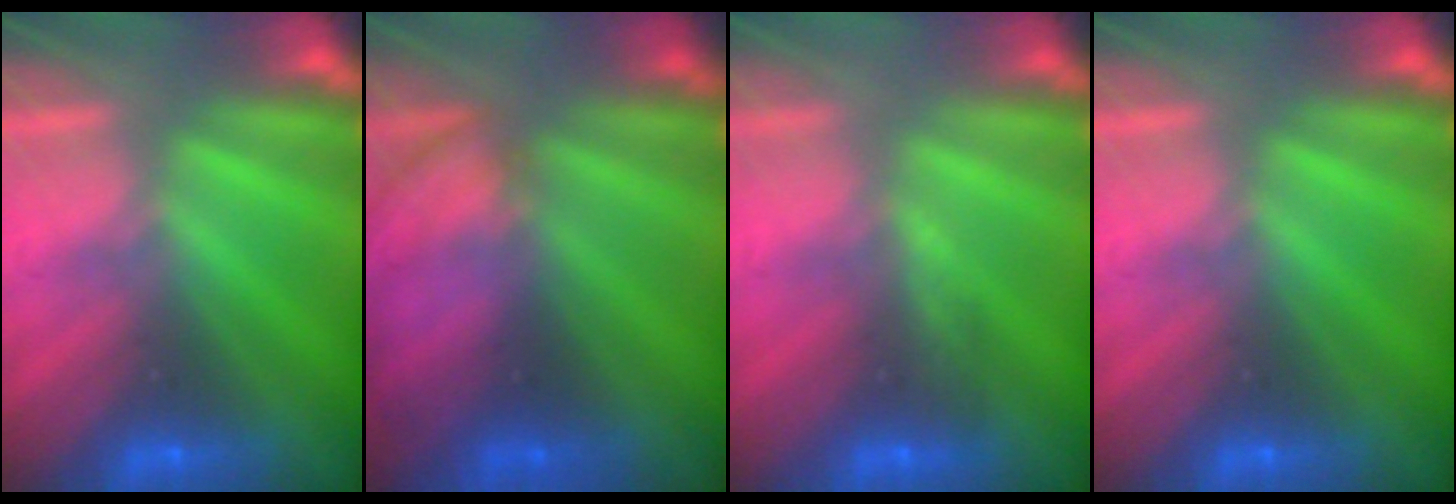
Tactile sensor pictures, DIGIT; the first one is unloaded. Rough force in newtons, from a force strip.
{"total": 2.3}
{"total": 3.1}
{"total": 0.0}